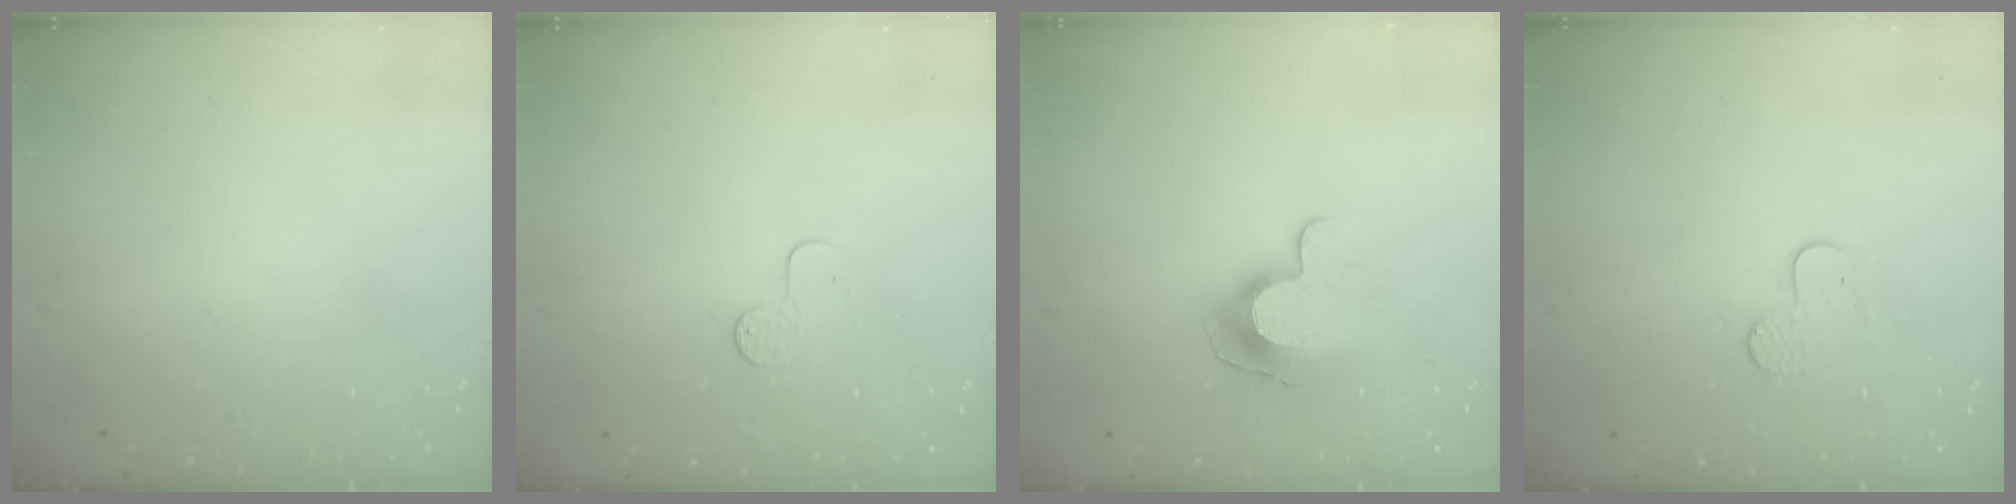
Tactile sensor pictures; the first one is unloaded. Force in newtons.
{"total": 5.6, "press": 5.6, "slide": 0.5}
{"total": 10.8, "press": 10.8, "slide": 0.6}
{"total": 6.7, "press": 6.7, "slide": 0.6}